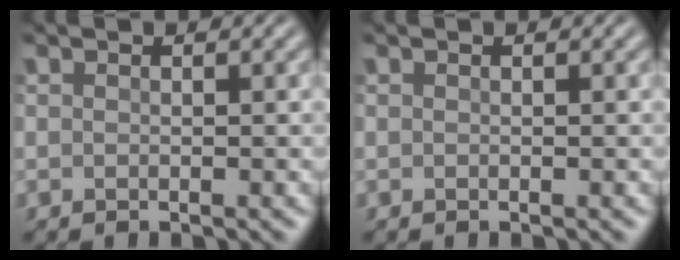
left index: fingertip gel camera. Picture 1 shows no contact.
{"total": 0.0}